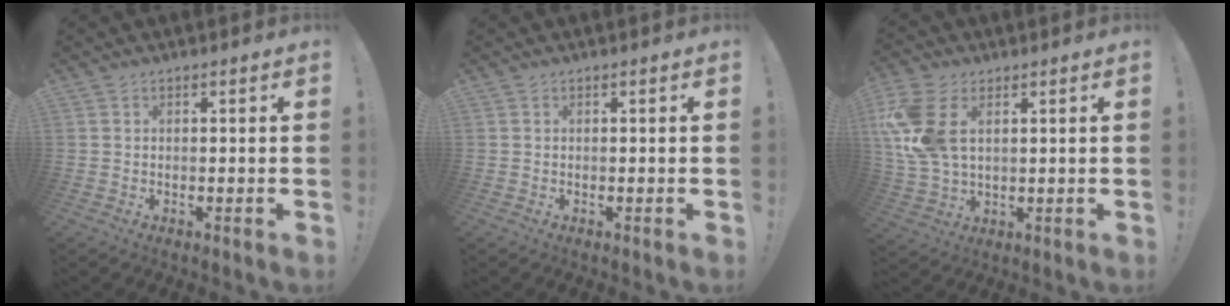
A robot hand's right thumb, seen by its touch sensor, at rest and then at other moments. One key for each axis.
{"total": 0.0}
{"total": 13.9, "fx": 4.2, "fy": 8.6, "fz": 10.1, "tx": -0.208, "ty": -0.011, "tz": 0.080}